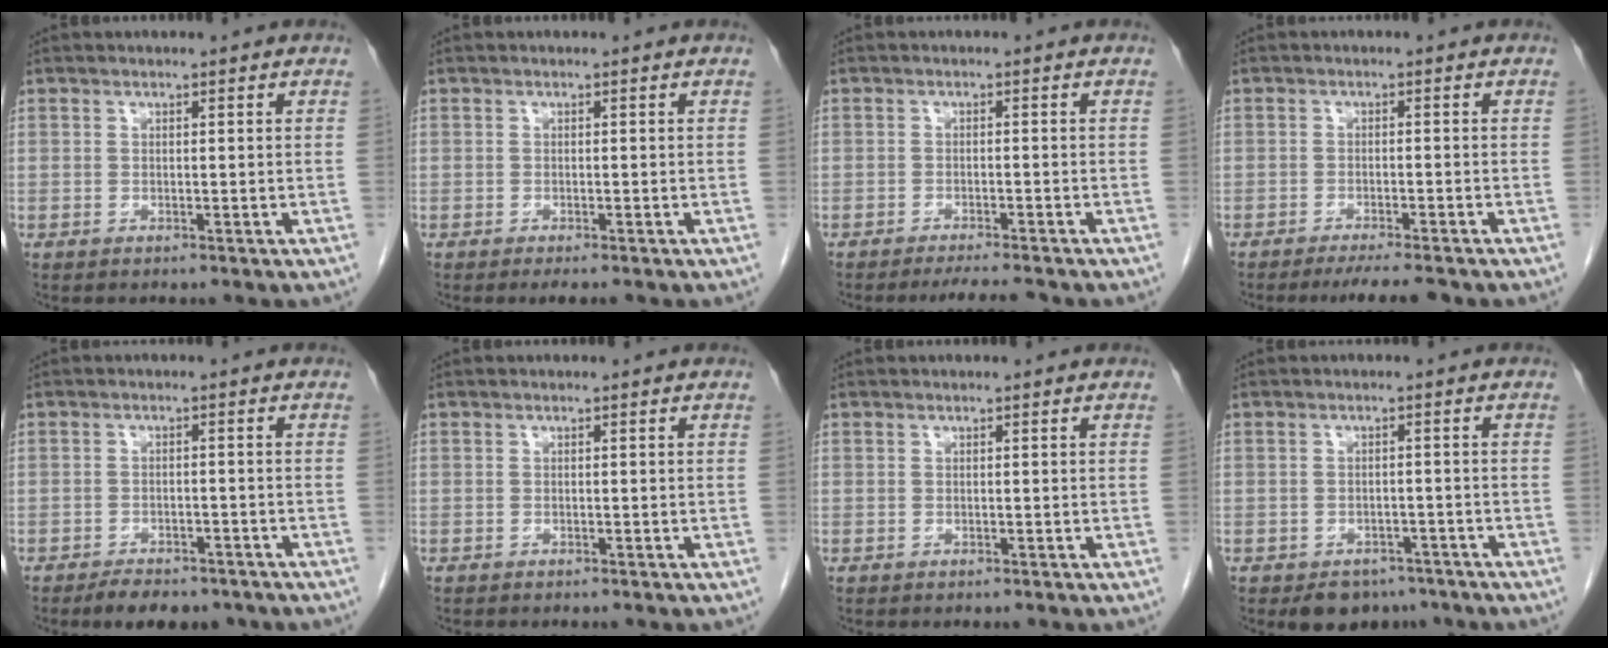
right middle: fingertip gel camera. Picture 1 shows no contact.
{"total": 1.5, "force": [-1.2, 0.2, 0.9], "torque": [-0.015, -0.006, -0.015]}
{"total": 4.8, "force": [-4.3, -0.1, 2.1], "torque": [-0.029, -0.013, -0.065]}
{"total": 5.8, "force": [-5.0, 0.0, 3.0], "torque": [-0.037, -0.014, -0.075]}
{"total": 6.2, "force": [-5.0, 2.6, 2.7], "torque": [-0.039, -0.003, -0.067]}
{"total": 0.0}
{"total": 0.0}
{"total": 4.9, "force": [-3.8, 2.9, 1.2], "torque": [-0.010, 0.003, -0.050]}